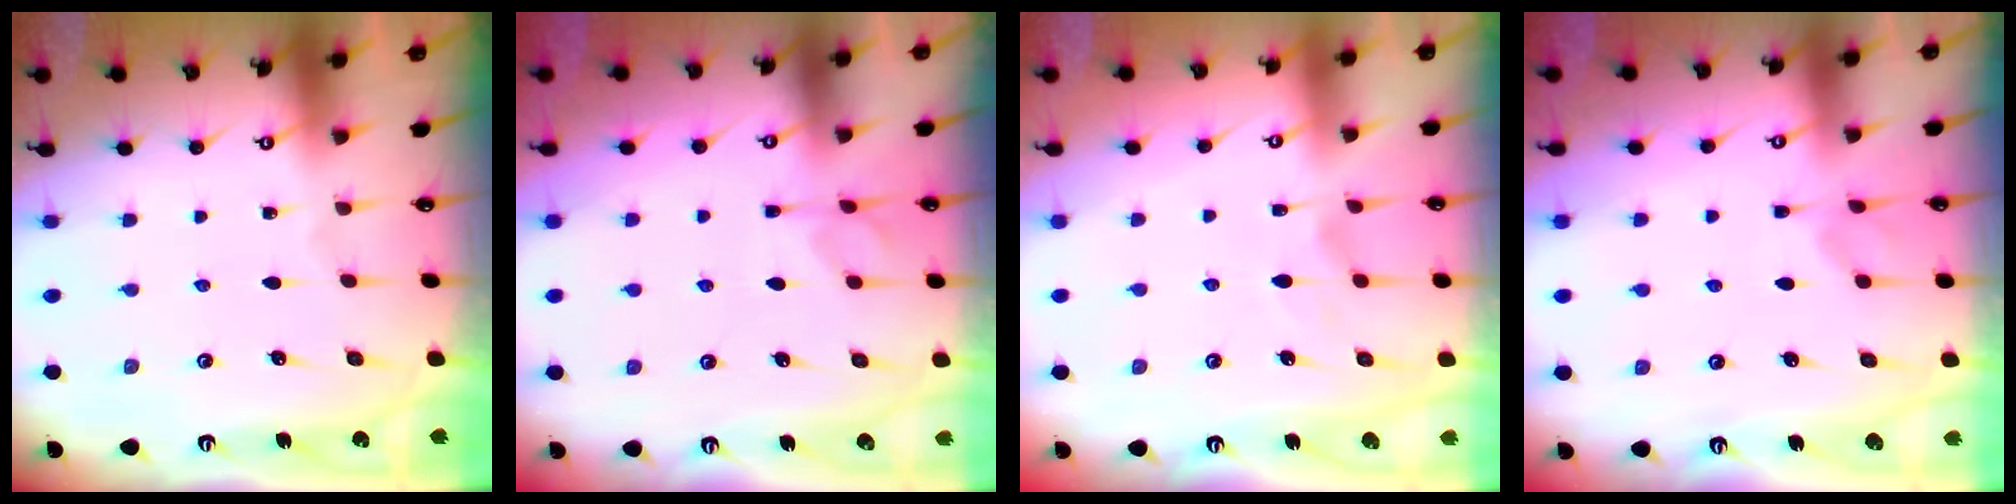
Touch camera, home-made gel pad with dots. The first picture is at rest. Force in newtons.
{"total": 2.3, "press": 1.9, "slide": 1.3}
{"total": 1.5, "press": 1.3, "slide": 0.6}
{"total": 1.7, "press": 1.5, "slide": 0.7}